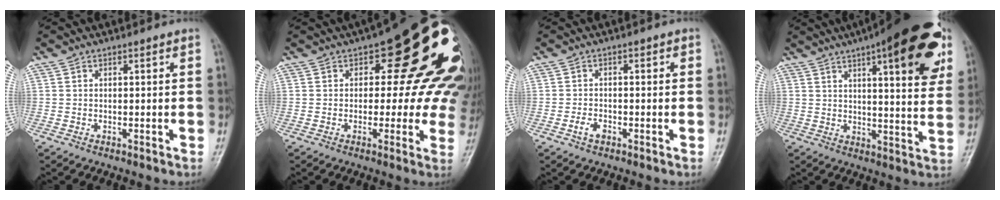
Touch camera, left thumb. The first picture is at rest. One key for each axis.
{"total": 20.7, "fx": 6.2, "fy": 10.1, "fz": 17.0, "tx": -0.160, "ty": -0.003, "tz": 0.069}
{"total": 2.4, "fx": -1.4, "fy": 1.5, "fz": 1.2, "tx": -0.020, "ty": 0.011, "tz": -0.025}
{"total": 23.7, "fx": 11.9, "fy": 6.7, "fz": 19.4, "tx": -0.240, "ty": -0.020, "tz": 0.155}